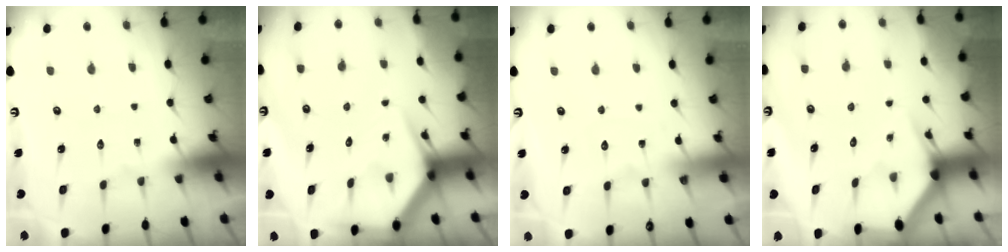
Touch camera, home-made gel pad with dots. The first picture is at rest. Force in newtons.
{"total": 4.8, "press": 4.8, "slide": 0.2}
{"total": 2.6, "press": 2.6, "slide": 0.4}
{"total": 2.9, "press": 2.9, "slide": 0.2}